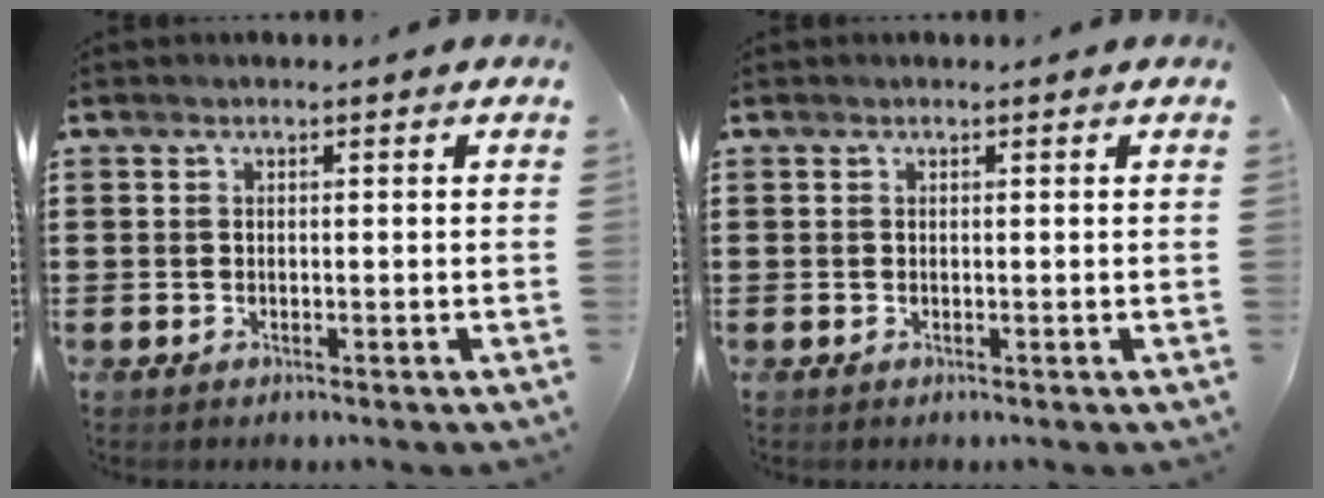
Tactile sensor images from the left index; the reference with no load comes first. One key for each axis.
{"total": 0.0}